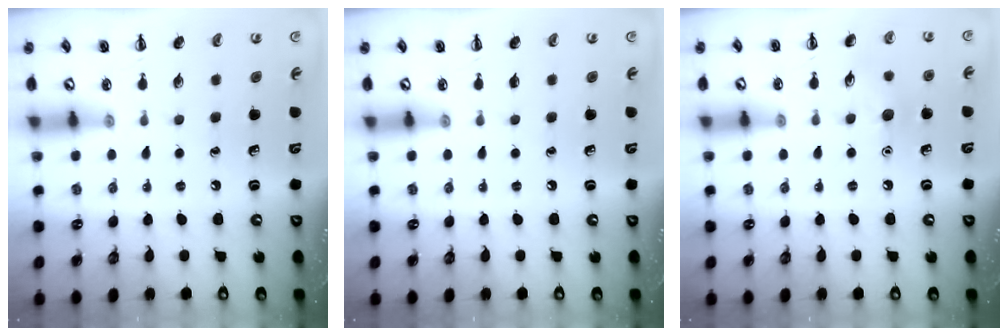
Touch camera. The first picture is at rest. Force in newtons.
{"total": 0.0}
{"total": 8.1, "press": 7.9, "slide": 1.8}